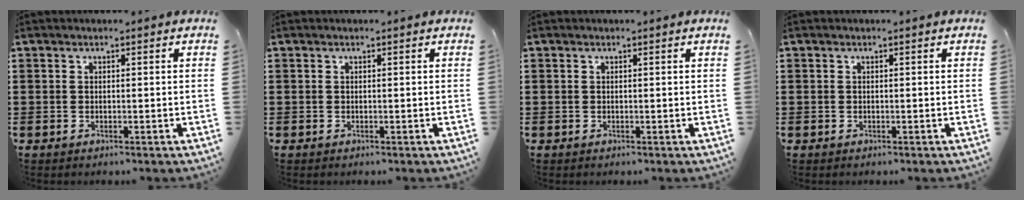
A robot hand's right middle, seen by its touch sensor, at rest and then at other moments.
{"total": 0.0}
{"total": 0.0}
{"total": 0.0}